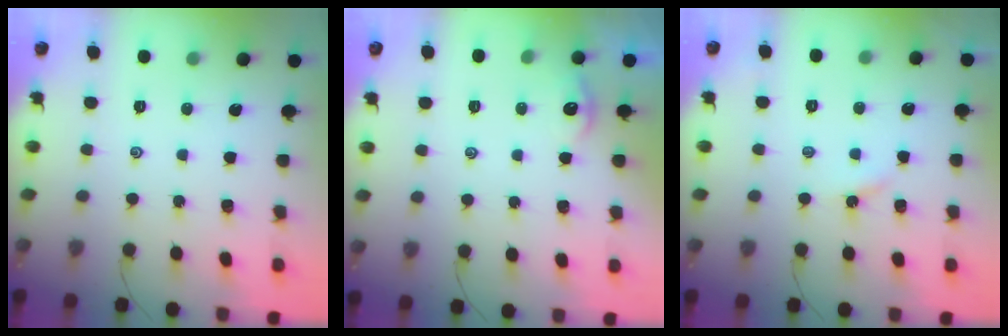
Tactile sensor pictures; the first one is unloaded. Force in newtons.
{"total": 2.7, "press": 2.7, "slide": 0.3}
{"total": 2.7, "press": 2.7, "slide": 0.3}